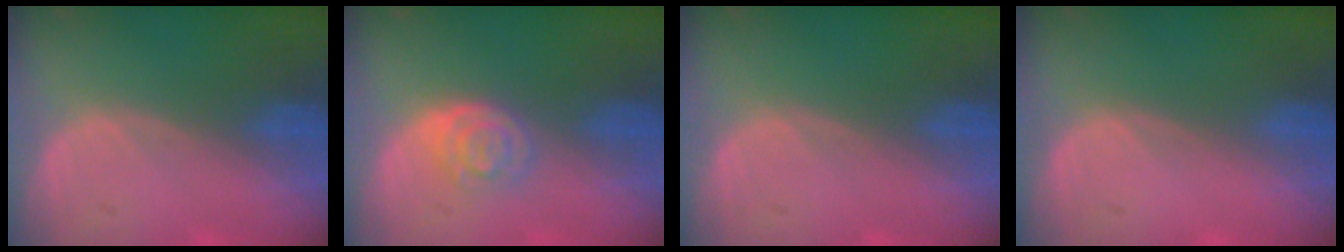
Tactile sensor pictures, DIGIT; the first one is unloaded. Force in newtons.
{"total": 4.1, "press": 3.7, "slide": 1.9}
{"total": 0.0}
{"total": 0.0}